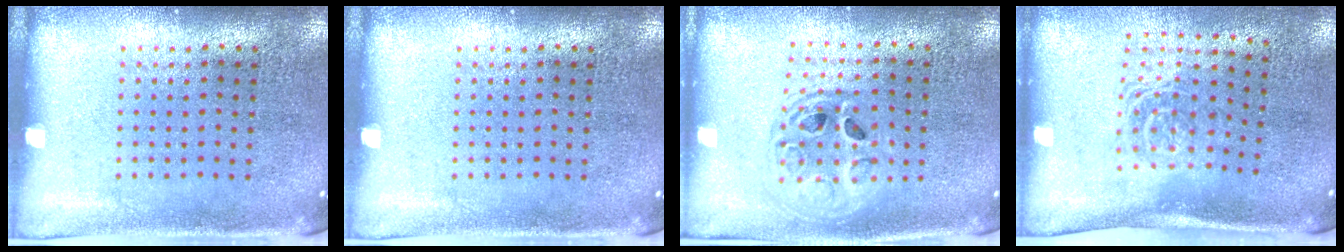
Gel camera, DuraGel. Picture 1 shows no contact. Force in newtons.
{"total": 0.0}
{"total": 1.5, "press": 1.2, "slide": 0.8}
{"total": 1.6, "press": 1.2, "slide": 1.1}